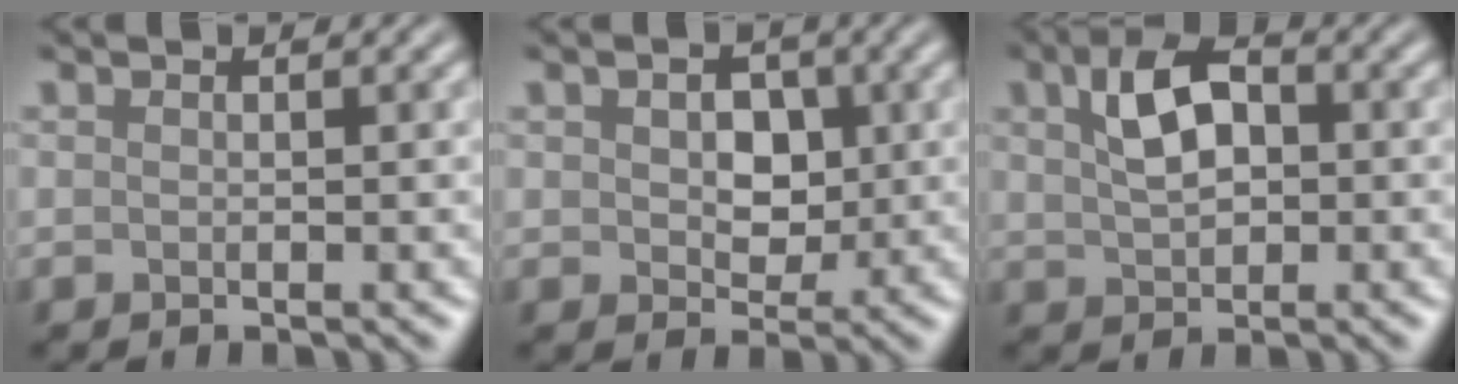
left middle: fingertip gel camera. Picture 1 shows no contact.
{"total": 3.4, "force": [0.5, 2.4, 2.3], "torque": [-0.043, -0.001, 0.002]}
{"total": 4.4, "force": [1.1, 2.7, 3.2], "torque": [-0.067, 0.012, 0.016]}